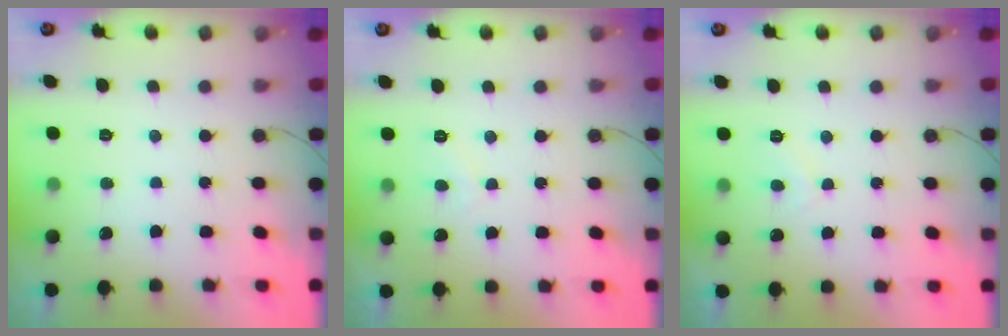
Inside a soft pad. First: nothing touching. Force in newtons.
{"total": 2.7, "press": 2.6, "slide": 0.5}
{"total": 3.1, "press": 3.0, "slide": 0.6}